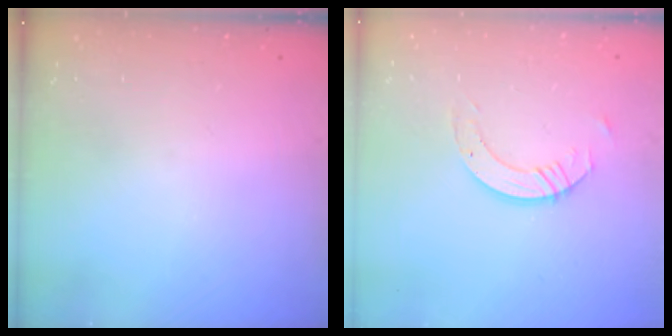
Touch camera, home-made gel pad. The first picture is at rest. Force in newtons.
{"total": 6.5, "press": 6.4, "slide": 0.7}